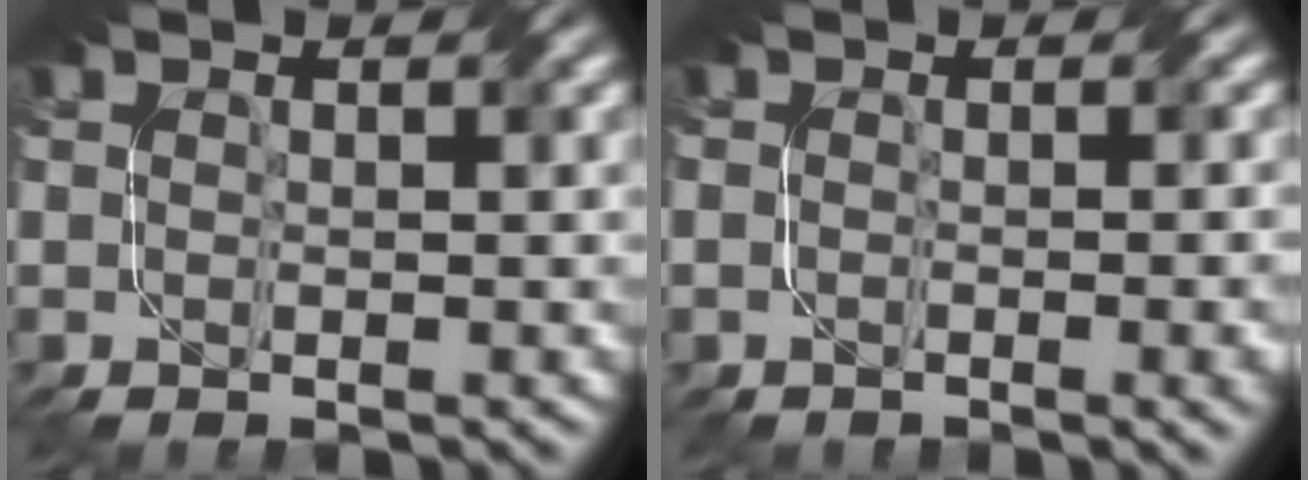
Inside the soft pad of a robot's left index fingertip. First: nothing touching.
{"total": 3.9, "force": [-0.9, 2.0, 3.2], "torque": [-0.012, 0.006, -0.007]}